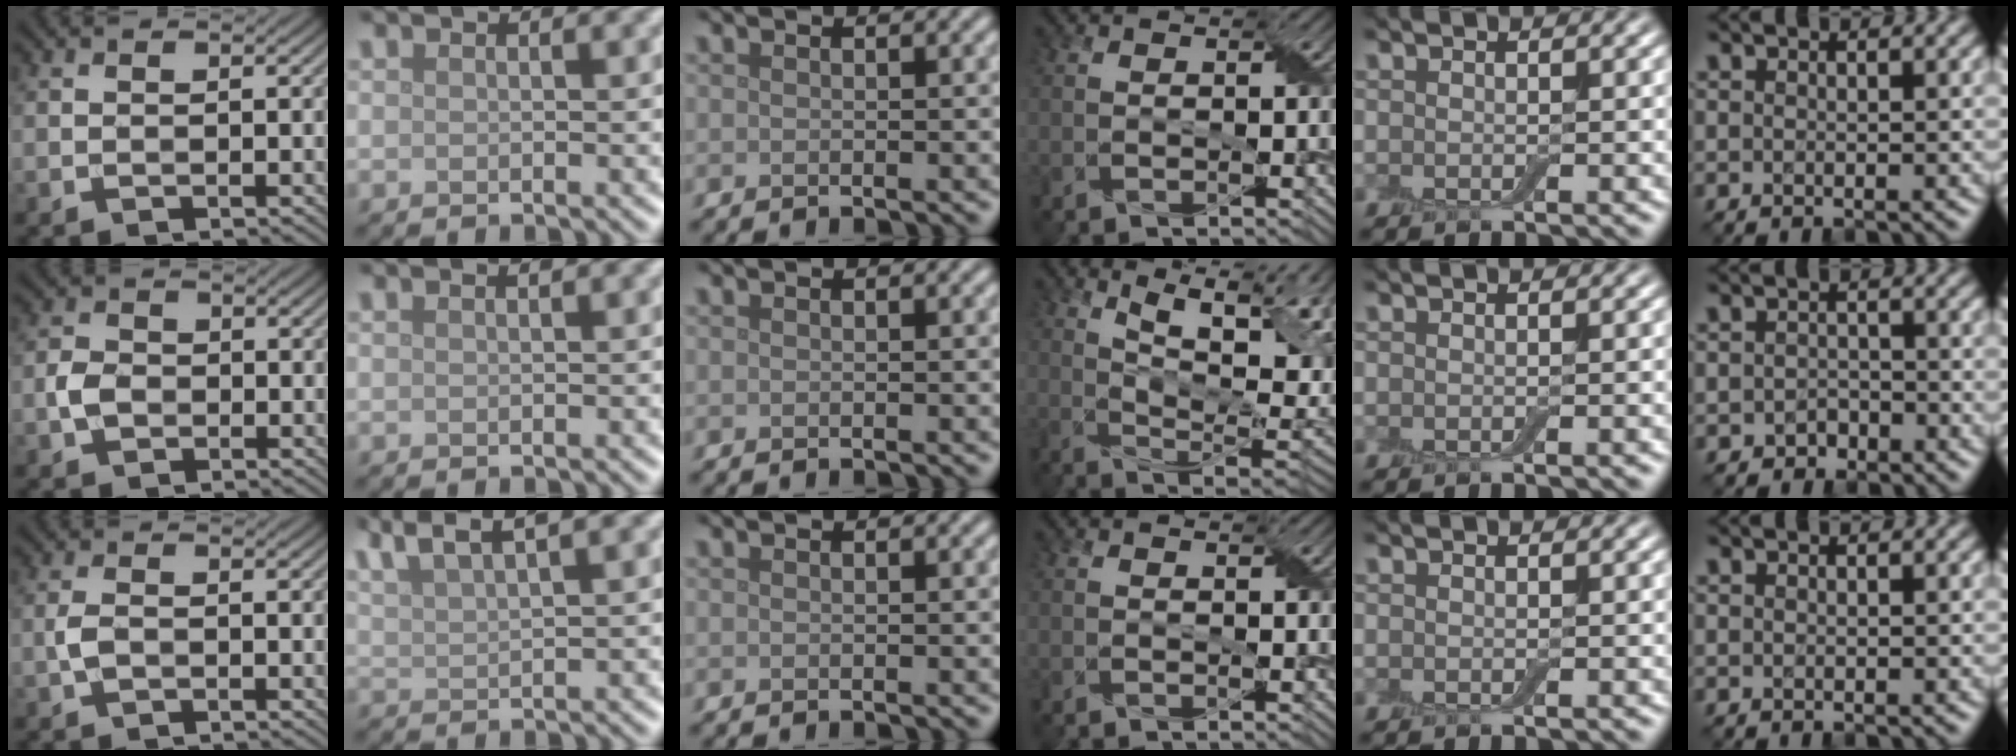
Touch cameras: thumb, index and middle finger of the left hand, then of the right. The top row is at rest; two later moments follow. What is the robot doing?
{"motion": "peel", "object": "aluminum foil"}